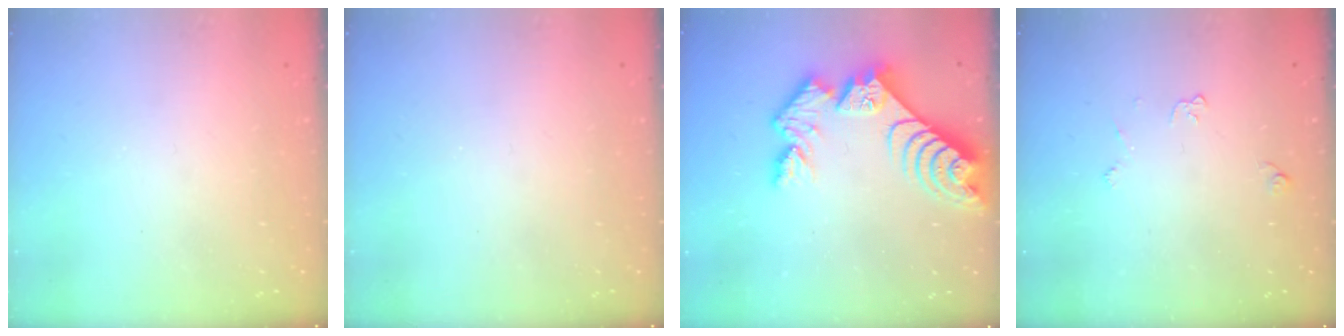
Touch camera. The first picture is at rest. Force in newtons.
{"total": 0.0}
{"total": 12.2, "press": 12.1, "slide": 0.9}
{"total": 4.0, "press": 3.9, "slide": 0.6}